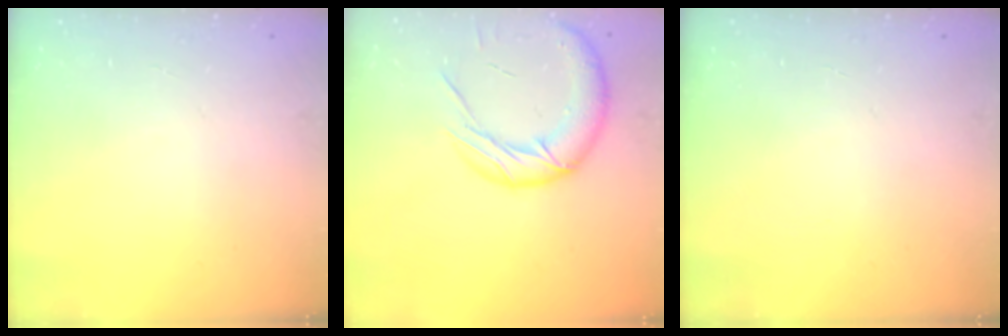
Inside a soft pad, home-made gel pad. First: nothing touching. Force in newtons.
{"total": 15.9, "press": 15.7, "slide": 1.9}
{"total": 0.0}